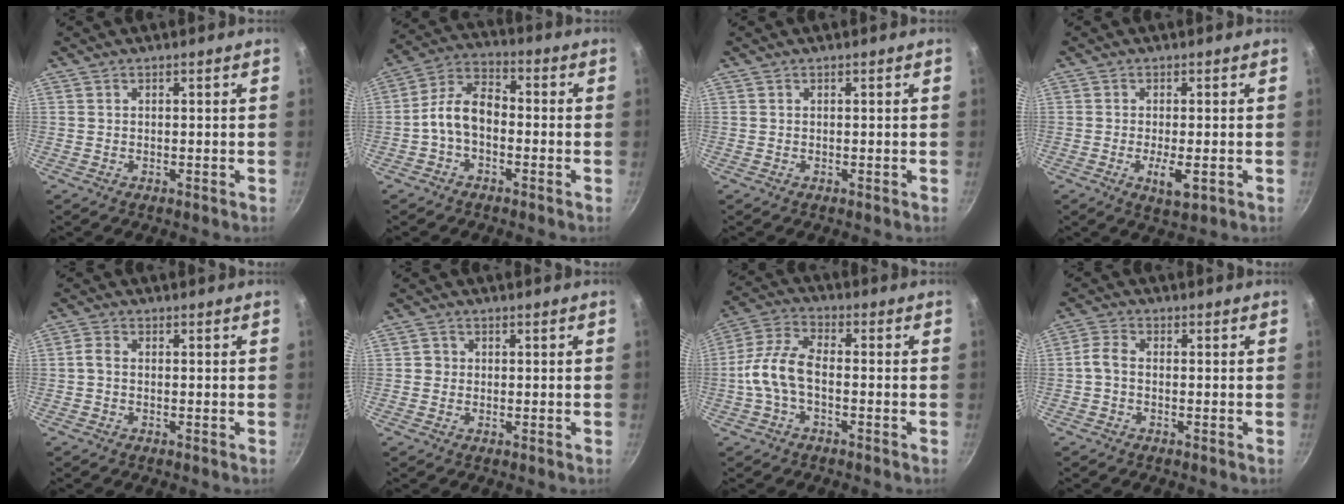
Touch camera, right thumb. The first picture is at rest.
{"total": 9.1, "force": [-1.6, 5.6, 6.9], "torque": [-0.123, 0.037, -0.043]}
{"total": 0.0}
{"total": 4.2, "force": [-1.2, 1.4, 3.7], "torque": [-0.066, -0.007, -0.018]}
{"total": 1.9, "force": [-0.3, 1.2, 1.5], "torque": [-0.031, 0.004, -0.012]}
{"total": 1.6, "force": [0.0, 1.5, 0.4], "torque": [0.002, 0.004, -0.003]}
{"total": 9.2, "force": [-1.7, 4.7, 7.7], "torque": [-0.166, 0.032, -0.041]}
{"total": 3.4, "force": [-0.7, 2.1, 2.7], "torque": [-0.056, 0.011, -0.021]}